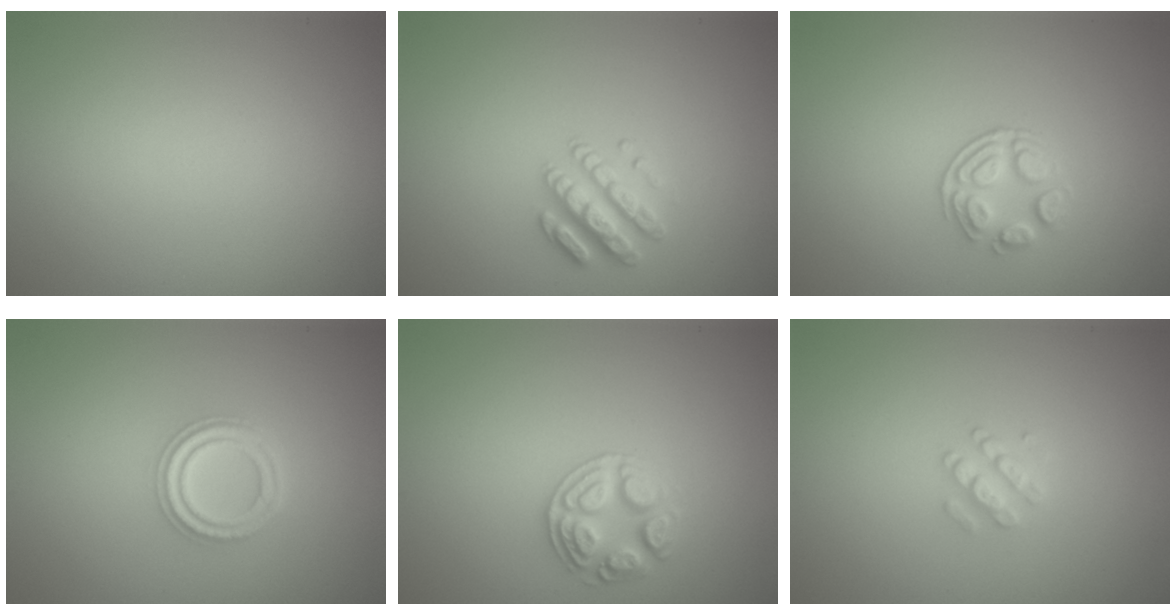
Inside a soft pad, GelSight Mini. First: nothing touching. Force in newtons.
{"total": 2.6, "press": 2.6, "slide": 0.6}
{"total": 2.4, "press": 1.8, "slide": 1.6}
{"total": 3.2, "press": 3.1, "slide": 0.7}
{"total": 2.6, "press": 2.6, "slide": 0.4}
{"total": 1.9, "press": 1.9, "slide": 0.3}